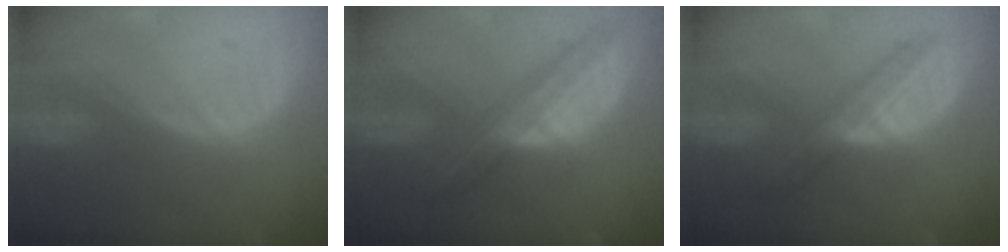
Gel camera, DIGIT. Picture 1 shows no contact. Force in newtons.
{"total": 8.0, "press": 6.7, "slide": 4.3}
{"total": 6.1, "press": 6.0, "slide": 0.9}